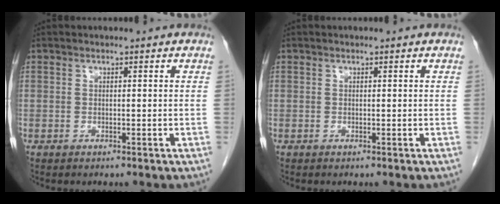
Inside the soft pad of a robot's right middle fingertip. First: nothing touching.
{"total": 0.0}